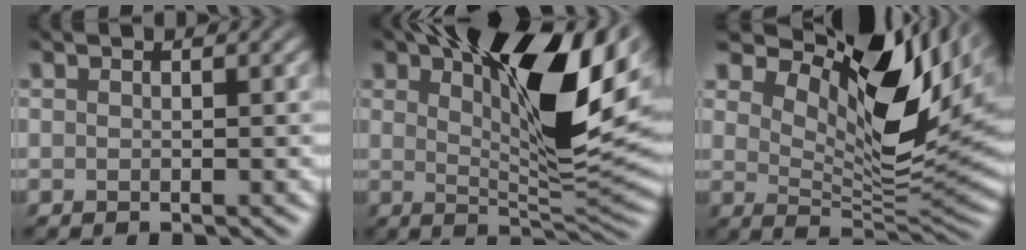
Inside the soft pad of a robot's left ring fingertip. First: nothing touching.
{"total": 14.4, "force": [5.7, 5.2, 12.2], "torque": [-0.175, 0.015, 0.091]}
{"total": 13.3, "force": [7.1, 5.2, 10.0], "torque": [-0.162, 0.011, 0.128]}